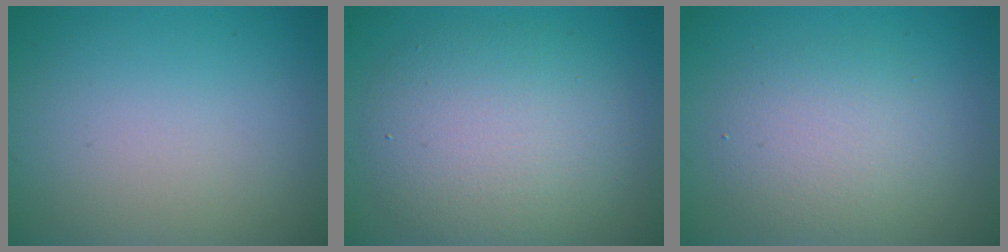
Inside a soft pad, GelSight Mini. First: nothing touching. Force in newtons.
{"total": 6.7, "press": 6.7, "slide": 0.3}
{"total": 3.7, "press": 3.7, "slide": 0.3}